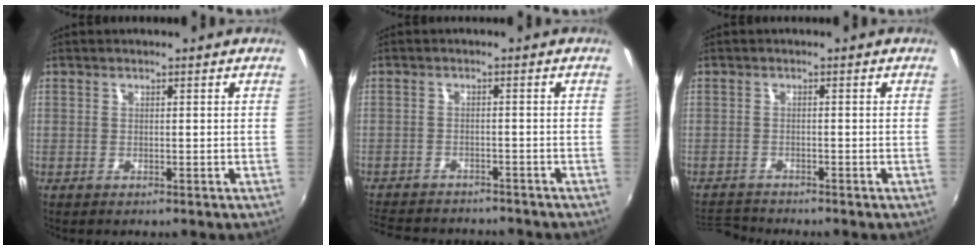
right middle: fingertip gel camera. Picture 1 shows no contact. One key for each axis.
{"total": 12.3, "fx": -10.8, "fy": 4.2, "fz": 4.3, "tx": -0.112, "ty": -0.013, "tz": -0.161}
{"total": 4.2, "fx": -4.1, "fy": 0.4, "fz": 0.5, "tx": -0.029, "ty": -0.012, "tz": -0.080}